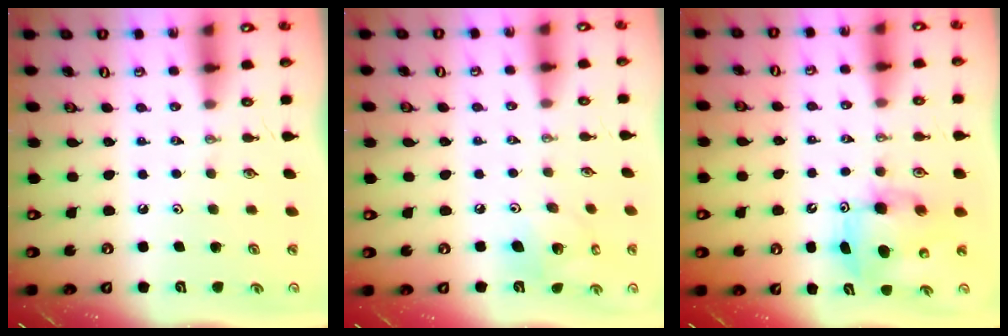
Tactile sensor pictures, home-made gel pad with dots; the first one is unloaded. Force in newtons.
{"total": 10.1, "press": 9.7, "slide": 2.8}
{"total": 7.6, "press": 7.4, "slide": 1.7}